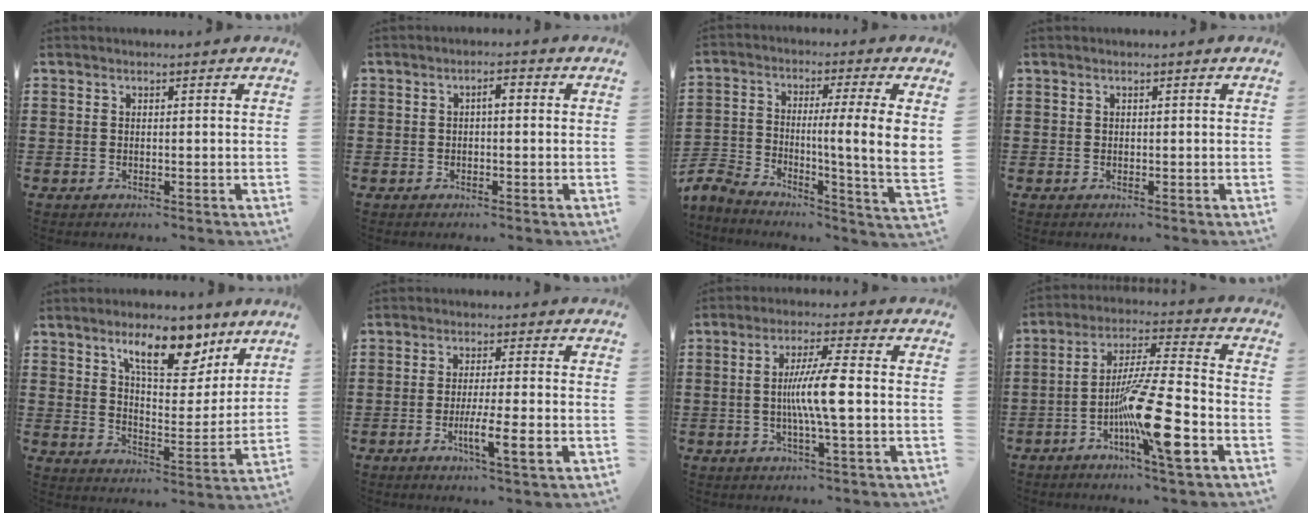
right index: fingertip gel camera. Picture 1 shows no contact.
{"total": 1.7, "force": [-0.2, 0.6, 1.6], "torque": [-0.031, 0.004, -0.005]}
{"total": 9.2, "force": [-0.4, 1.1, 9.1], "torque": [-0.175, -0.023, -0.014]}
{"total": 0.0}
{"total": 11.4, "force": [7.3, 4.7, 7.4], "torque": [-0.111, -0.022, 0.120]}
{"total": 6.6, "force": [-2.3, 0.5, 6.1], "torque": [-0.106, -0.011, -0.040]}
{"total": 7.6, "force": [-0.7, 0.2, 7.6], "torque": [-0.139, -0.007, -0.020]}
{"total": 15.0, "force": [-5.8, 1.8, 13.7], "torque": [-0.265, 0.000, -0.102]}